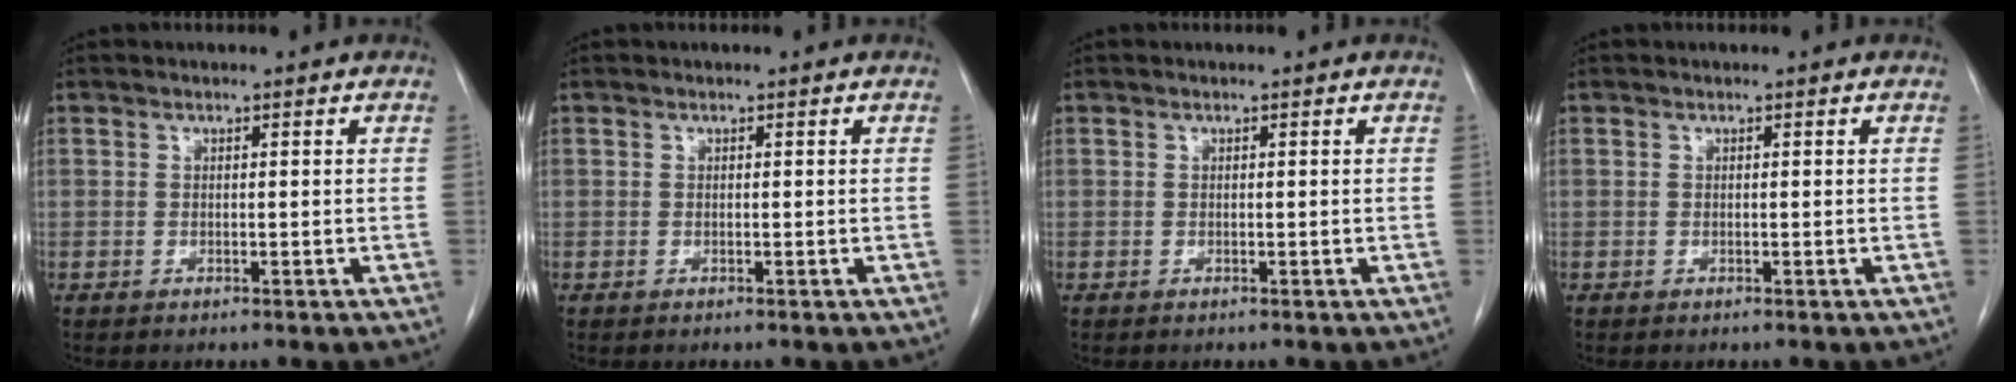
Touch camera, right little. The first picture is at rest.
{"total": 0.0}
{"total": 0.0}
{"total": 0.0}